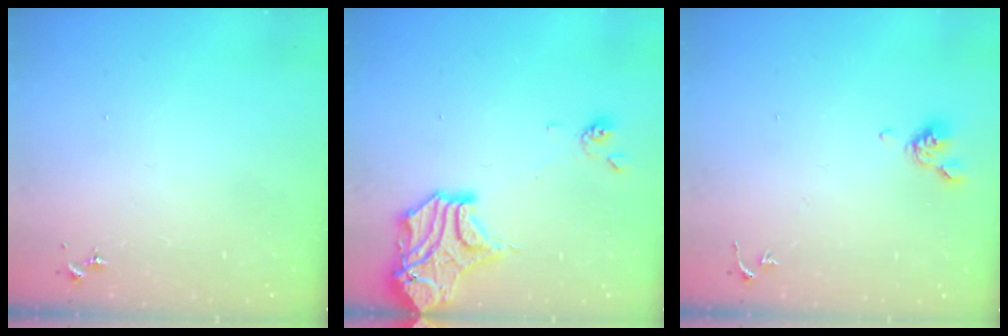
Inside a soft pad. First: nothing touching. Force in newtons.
{"total": 16.4, "press": 16.1, "slide": 3.1}
{"total": 5.2, "press": 5.1, "slide": 1.1}